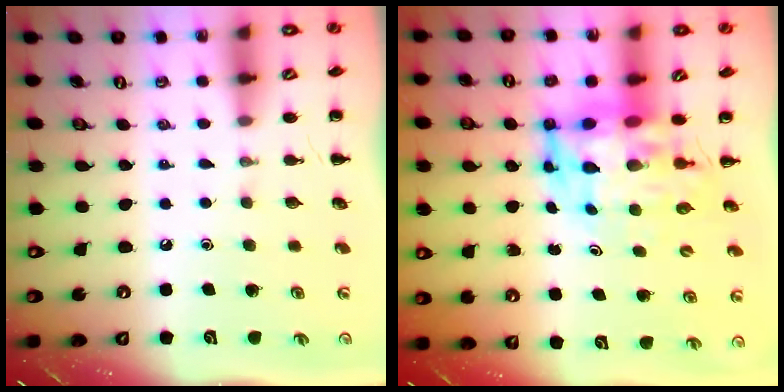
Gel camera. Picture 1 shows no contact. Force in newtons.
{"total": 7.7, "press": 7.4, "slide": 2.1}